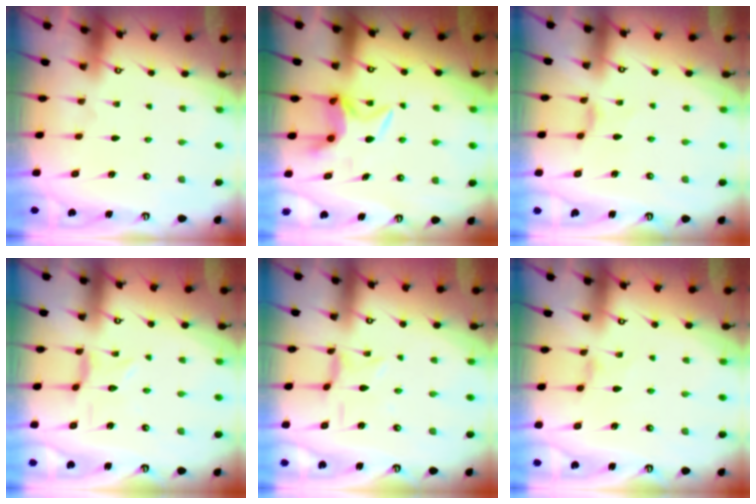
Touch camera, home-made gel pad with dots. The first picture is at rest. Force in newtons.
{"total": 5.9, "press": 5.9, "slide": 0.8}
{"total": 2.3, "press": 2.3, "slide": 0.5}
{"total": 1.5, "press": 1.5, "slide": 0.2}
{"total": 0.6, "press": 0.5, "slide": 0.3}
{"total": 0.7, "press": 0.6, "slide": 0.3}